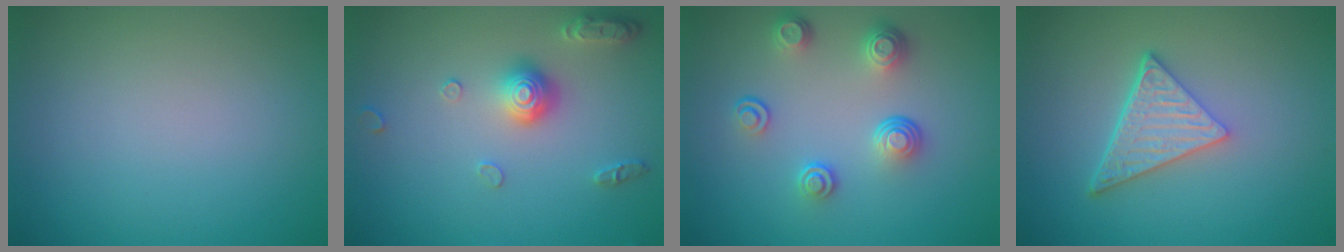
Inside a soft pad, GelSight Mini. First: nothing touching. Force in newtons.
{"total": 3.0, "press": 2.9, "slide": 0.7}
{"total": 3.9, "press": 2.8, "slide": 2.6}
{"total": 4.7, "press": 3.4, "slide": 3.3}